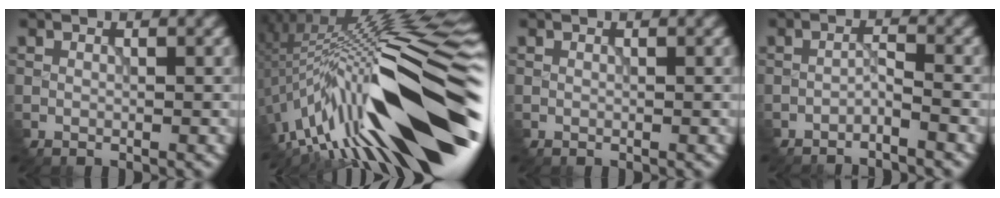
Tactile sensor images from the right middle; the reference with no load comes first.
{"total": 18.1, "force": [-4.3, 4.2, 17.1], "torque": [-0.255, 0.039, -0.086]}
{"total": 0.0}
{"total": 1.4, "force": [-1.3, -0.2, 0.4], "torque": [-0.006, 0.009, -0.029]}